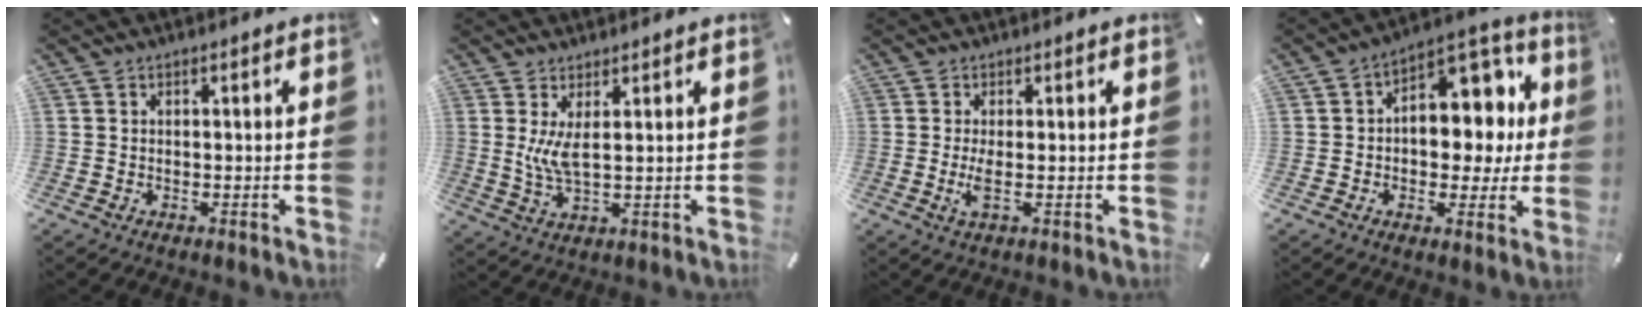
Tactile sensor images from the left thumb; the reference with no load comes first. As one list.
[{"total": 5.9, "force": [1.8, 1.7, 5.3], "torque": [-0.111, -0.010, 0.028]}, {"total": 3.6, "force": [-0.2, 0.7, 3.5], "torque": [-0.084, -0.013, -0.008]}, {"total": 12.3, "force": [2.2, 8.9, 8.2], "torque": [-0.095, -0.021, 0.040]}]